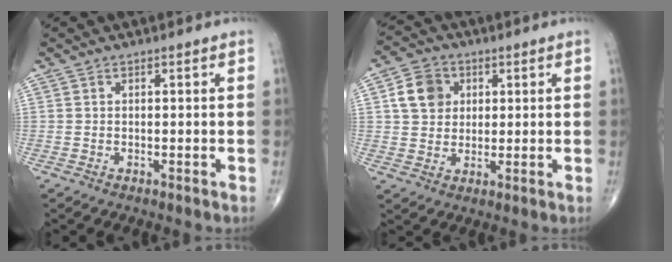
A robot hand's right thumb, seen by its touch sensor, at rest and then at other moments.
{"total": 7.6, "force": [2.1, 6.4, 3.5], "torque": [-0.042, -0.001, 0.034]}